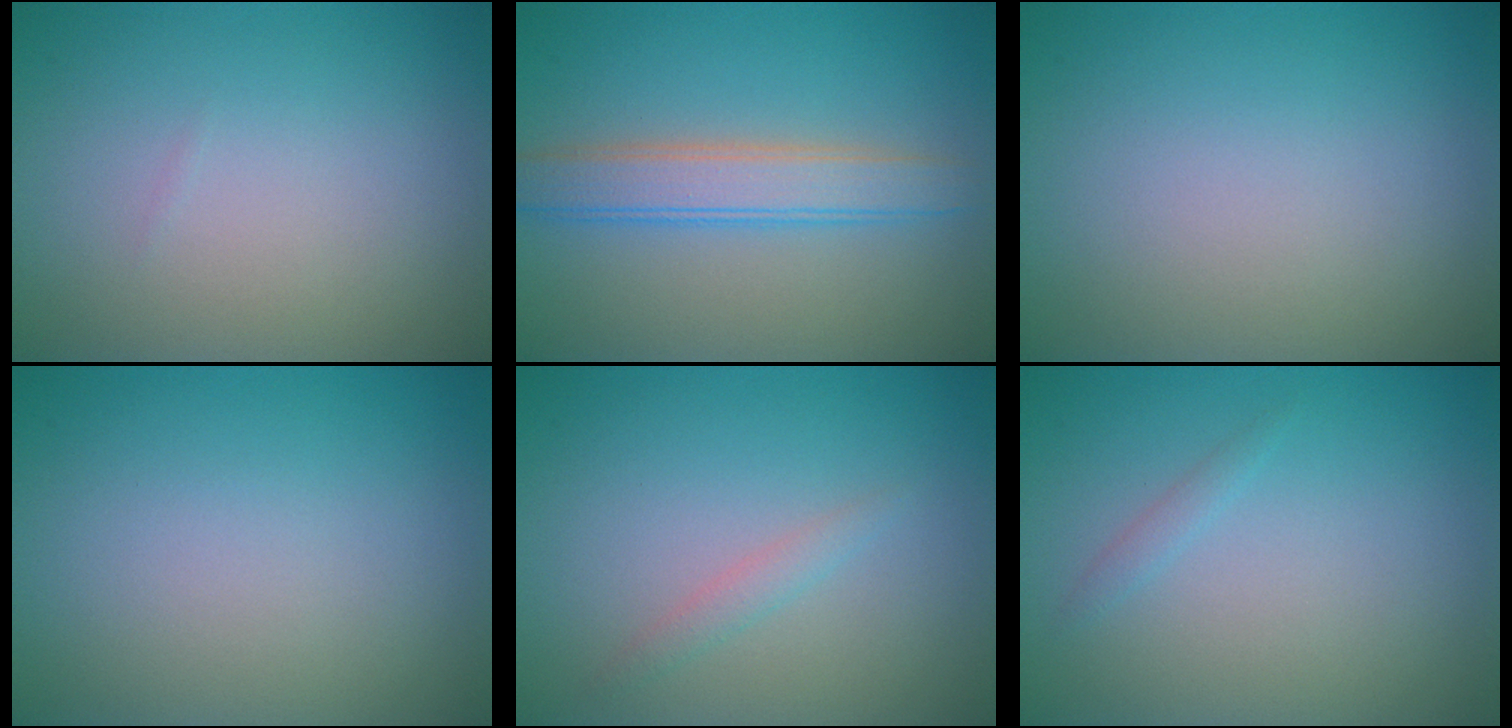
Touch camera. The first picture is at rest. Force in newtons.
{"total": 4.0, "press": 4.0, "slide": 0.1}
{"total": 0.0}
{"total": 0.0}
{"total": 1.1, "press": 1.1, "slide": 0.2}
{"total": 0.7, "press": 0.7, "slide": 0.0}